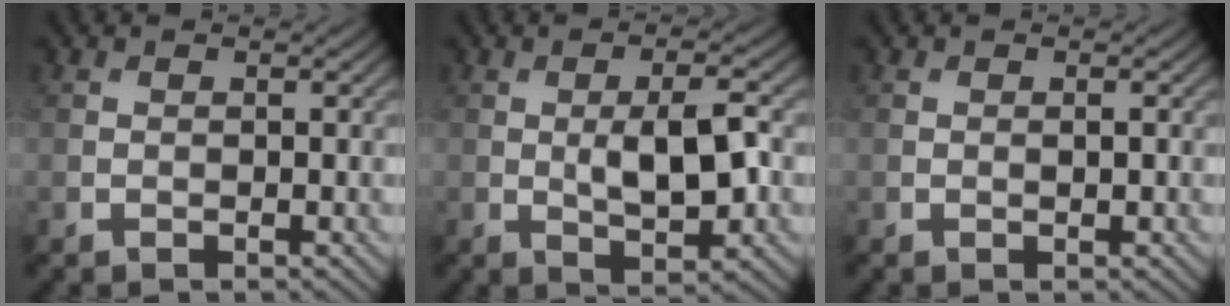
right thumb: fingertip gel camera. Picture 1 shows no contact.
{"total": 6.5, "force": [-0.2, 2.3, 6.0], "torque": [-0.103, 0.001, -0.002]}
{"total": 0.6, "force": [0.0, 0.1, 0.6], "torque": [-0.009, -0.002, 0.000]}